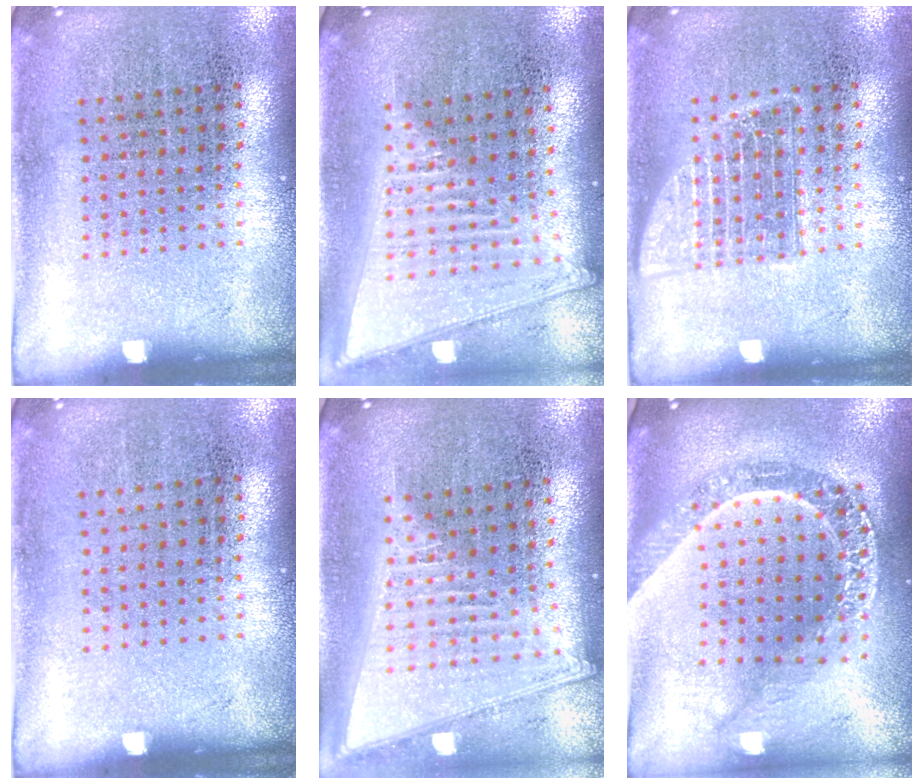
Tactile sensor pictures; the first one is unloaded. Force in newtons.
{"total": 2.0, "press": 1.7, "slide": 1.0}
{"total": 1.3, "press": 1.3, "slide": 0.3}
{"total": 0.0}
{"total": 2.0, "press": 1.7, "slide": 1.0}
{"total": 2.7, "press": 2.2, "slide": 1.6}